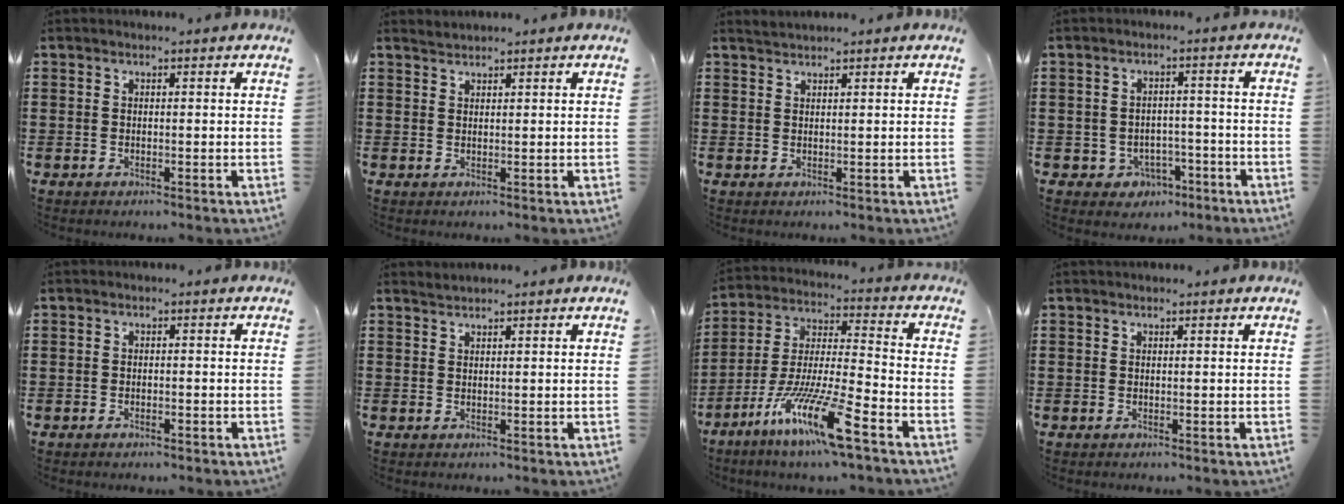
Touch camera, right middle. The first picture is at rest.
{"total": 0.9, "force": [0.9, -0.1, -0.3], "torque": [0.003, -0.002, 0.018]}
{"total": 1.1, "force": [1.1, -0.2, -0.1], "torque": [-0.001, -0.002, 0.021]}
{"total": 2.7, "force": [-2.0, 1.8, 0.5], "torque": [-0.018, 0.004, -0.044]}
{"total": 0.7, "force": [-0.6, 0.2, 0.3], "torque": [-0.008, -0.004, -0.011]}
{"total": 1.0, "force": [0.9, -0.2, -0.1], "torque": [0.000, -0.002, 0.019]}
{"total": 12.9, "force": [-8.8, 0.5, 9.5], "torque": [-0.198, -0.005, -0.171]}
{"total": 0.0}